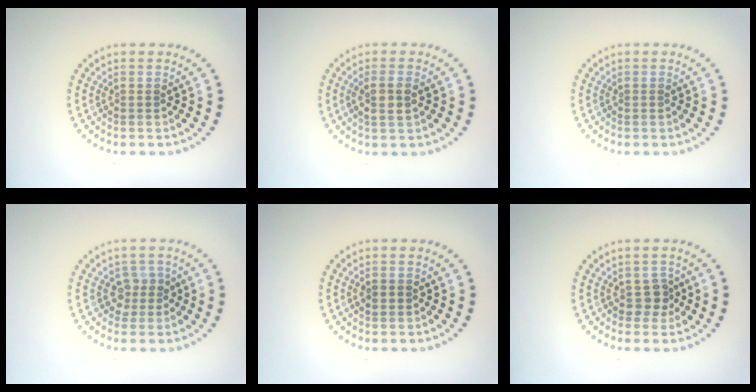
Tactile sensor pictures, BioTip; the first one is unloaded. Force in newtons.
{"total": 2.0, "press": 1.9, "slide": 0.7}
{"total": 0.0}
{"total": 1.8, "press": 1.4, "slide": 1.0}
{"total": 1.4, "press": 1.4, "slide": 0.2}
{"total": 1.7, "press": 1.5, "slide": 0.8}